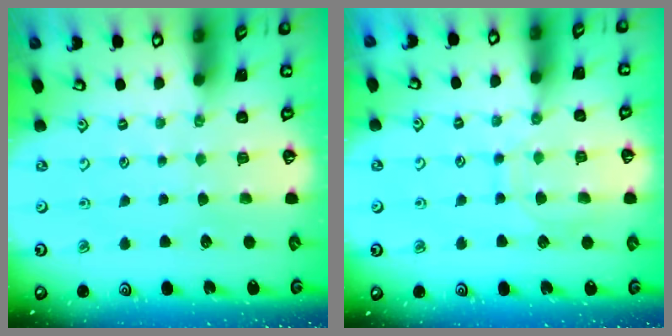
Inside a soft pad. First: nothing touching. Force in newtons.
{"total": 9.2, "press": 9.2, "slide": 0.7}